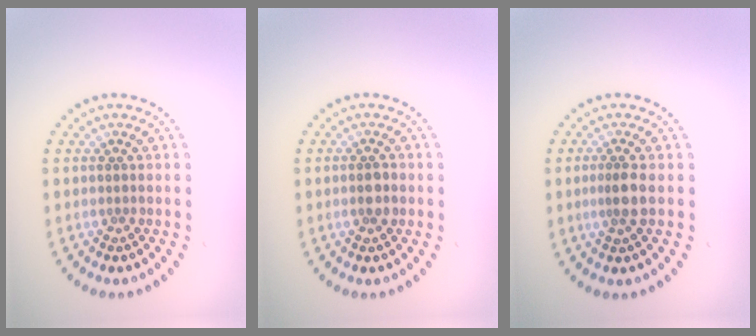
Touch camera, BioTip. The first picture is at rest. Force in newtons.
{"total": 1.5, "press": 1.4, "slide": 0.5}
{"total": 2.1, "press": 1.7, "slide": 1.2}